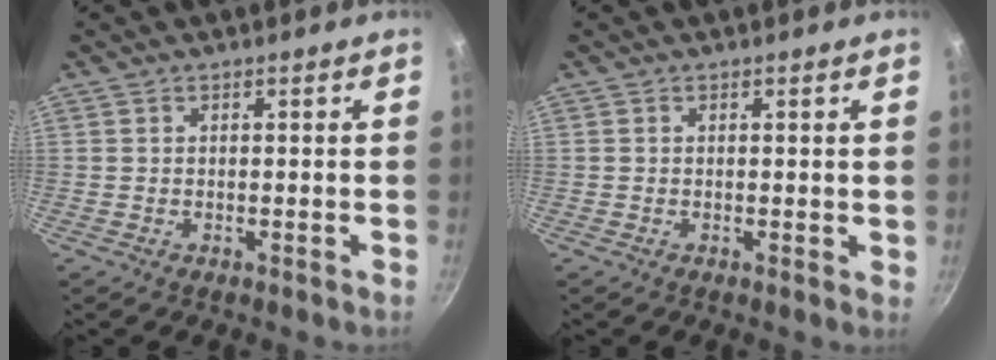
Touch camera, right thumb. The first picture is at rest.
{"total": 0.7, "force": [0.2, 0.3, 0.6], "torque": [-0.004, -0.001, 0.001]}